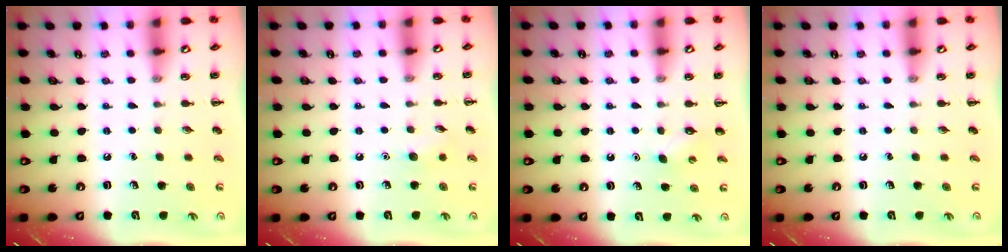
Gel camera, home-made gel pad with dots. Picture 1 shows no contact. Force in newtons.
{"total": 5.3, "press": 5.0, "slide": 1.6}
{"total": 2.8, "press": 2.7, "slide": 0.8}
{"total": 0.0}